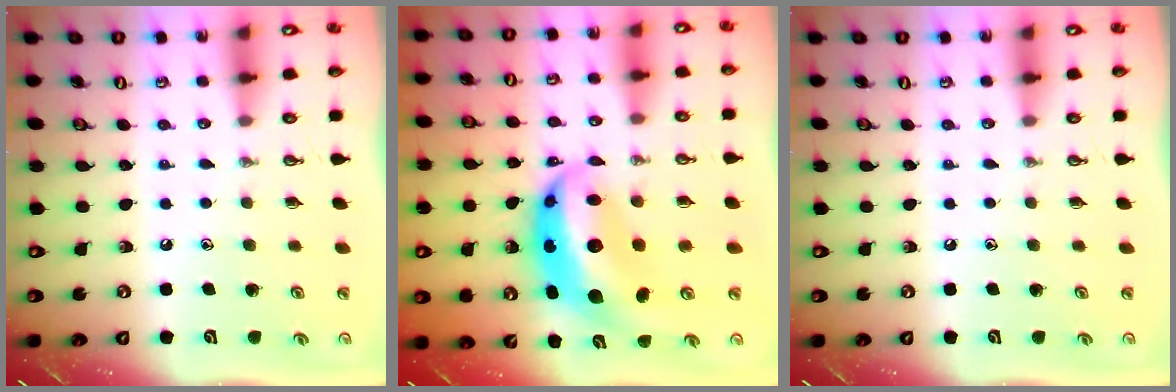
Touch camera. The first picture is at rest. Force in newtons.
{"total": 12.4, "press": 12.4, "slide": 1.2}
{"total": 0.0}